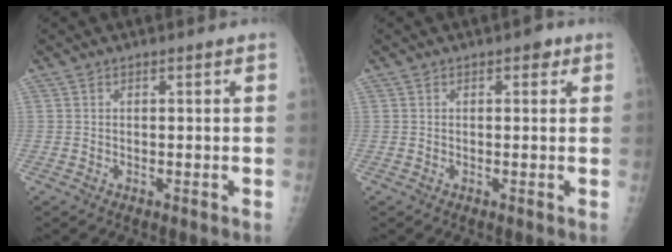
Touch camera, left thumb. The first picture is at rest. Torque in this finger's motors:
{"motor_torque": [0.53, 0.24, 0.38, 0.21, 0.00]}